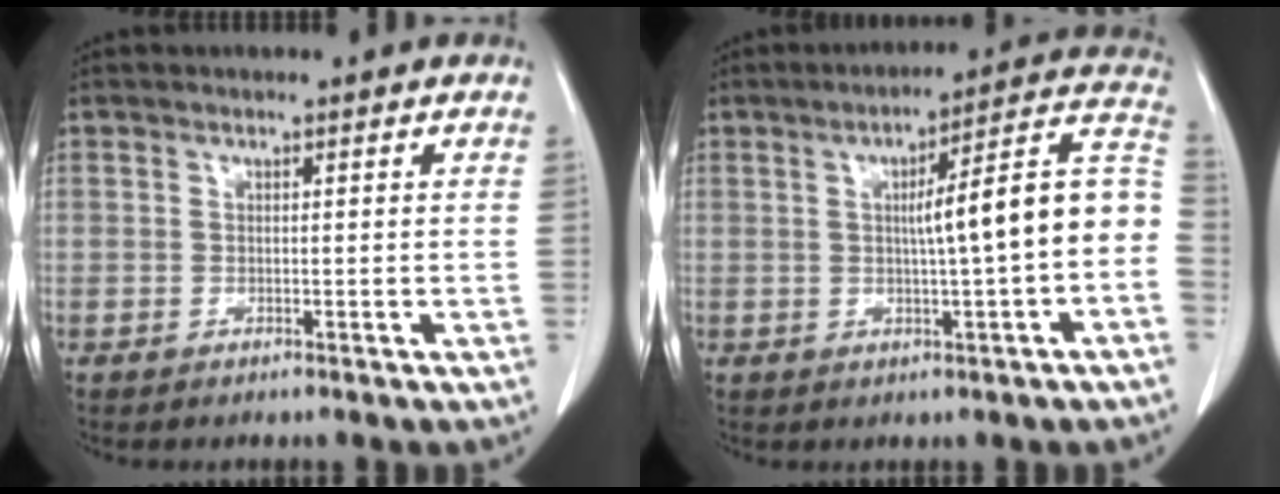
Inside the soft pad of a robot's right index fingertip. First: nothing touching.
{"total": 12.7, "force": [-0.6, 0.6, 12.6], "torque": [-0.167, 0.036, -0.010]}